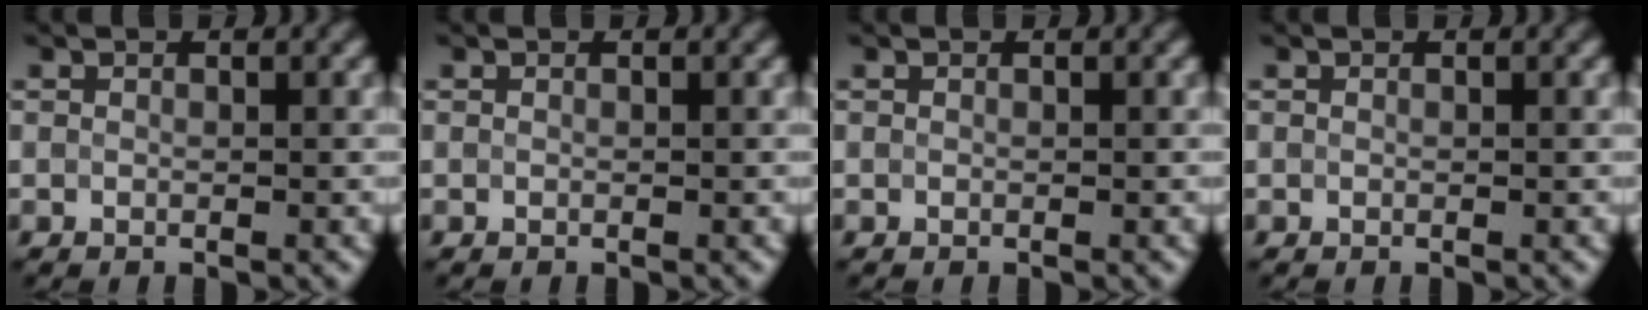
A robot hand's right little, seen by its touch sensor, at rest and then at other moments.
{"total": 0.0}
{"total": 0.0}
{"total": 0.0}